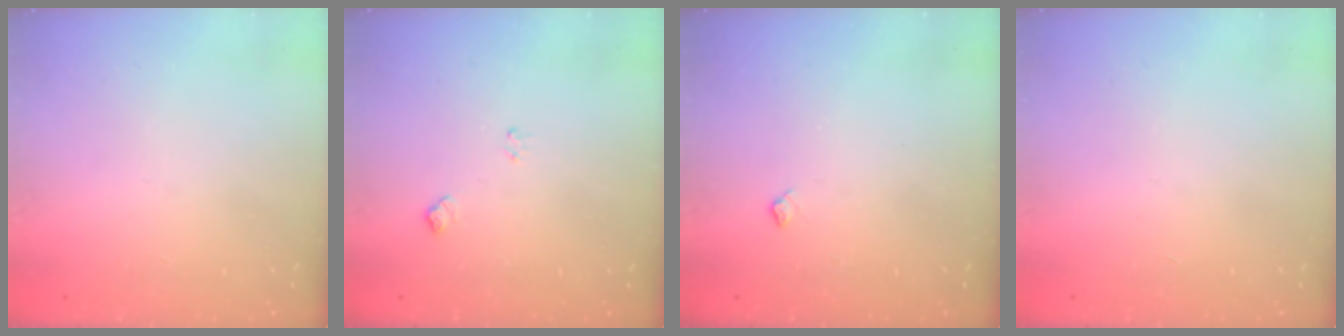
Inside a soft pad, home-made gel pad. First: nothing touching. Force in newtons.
{"total": 6.1, "press": 6.1, "slide": 0.7}
{"total": 4.4, "press": 4.3, "slide": 0.7}
{"total": 0.0}